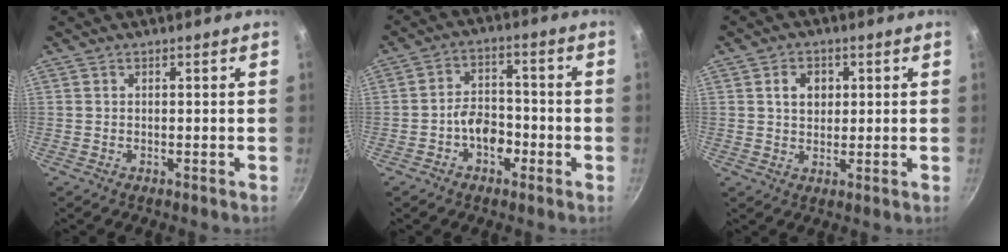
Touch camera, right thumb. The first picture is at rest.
{"total": 6.4, "force": [-2.6, 4.4, 3.9], "torque": [-0.036, 0.032, -0.047]}
{"total": 4.7, "force": [1.3, 3.6, 2.7], "torque": [-0.025, 0.001, 0.021]}